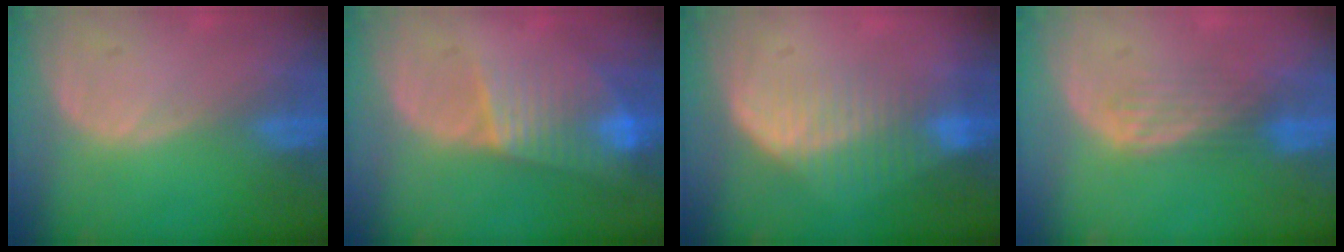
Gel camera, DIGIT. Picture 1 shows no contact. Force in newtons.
{"total": 7.9, "press": 6.9, "slide": 3.8}
{"total": 7.1, "press": 6.5, "slide": 2.8}
{"total": 3.7, "press": 3.2, "slide": 1.8}